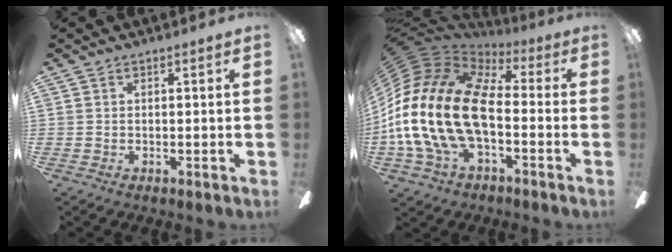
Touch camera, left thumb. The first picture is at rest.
{"total": 24.9, "force": [-2.1, 14.8, 20.0], "torque": [-0.444, 0.020, -0.036]}